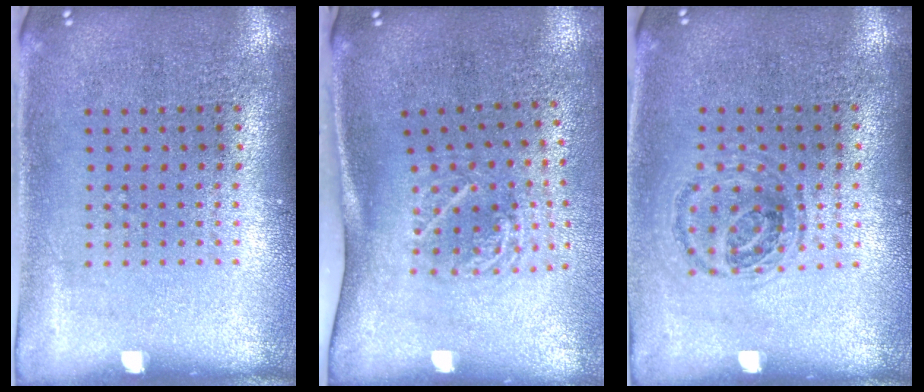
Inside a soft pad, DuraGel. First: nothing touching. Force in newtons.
{"total": 1.8, "press": 1.3, "slide": 1.3}
{"total": 0.9, "press": 0.9, "slide": 0.3}